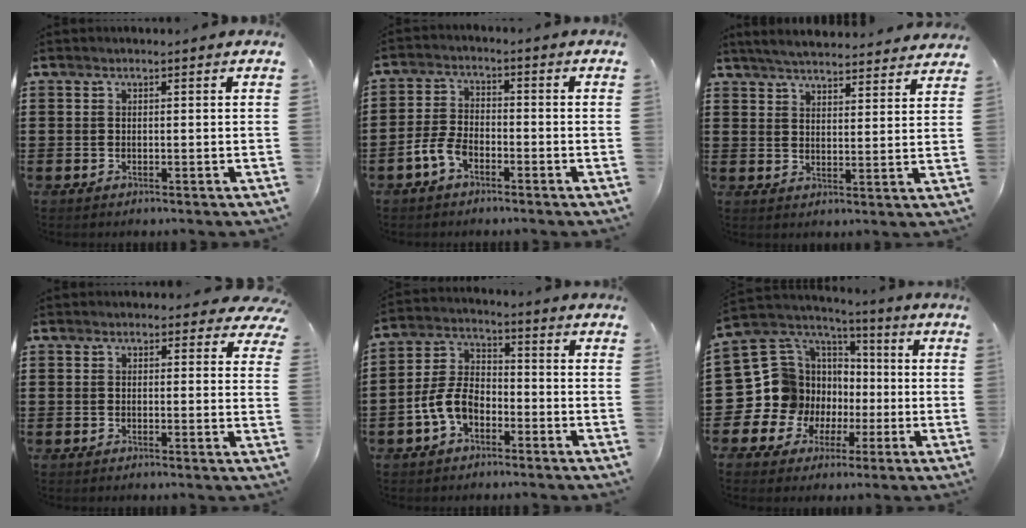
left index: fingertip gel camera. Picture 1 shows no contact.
{"total": 4.6, "force": [-2.8, 2.3, 2.9], "torque": [-0.076, 0.002, -0.058]}
{"total": 4.7, "force": [4.6, -0.1, 0.8], "torque": [-0.033, -0.021, 0.082]}
{"total": 1.9, "force": [1.6, 0.9, 0.5], "torque": [-0.002, -0.003, 0.026]}
{"total": 6.4, "force": [-3.3, 4.0, 3.9], "torque": [-0.104, 0.008, -0.071]}
{"total": 12.2, "force": [-1.9, 11.8, 2.4], "torque": [-0.110, -0.022, -0.015]}